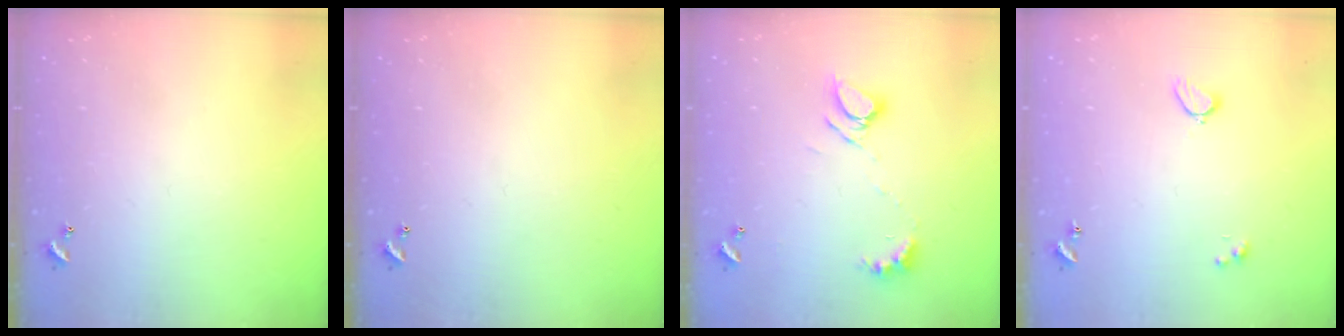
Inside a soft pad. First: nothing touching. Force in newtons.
{"total": 0.0}
{"total": 7.0, "press": 7.0, "slide": 0.8}
{"total": 2.0, "press": 1.9, "slide": 0.6}